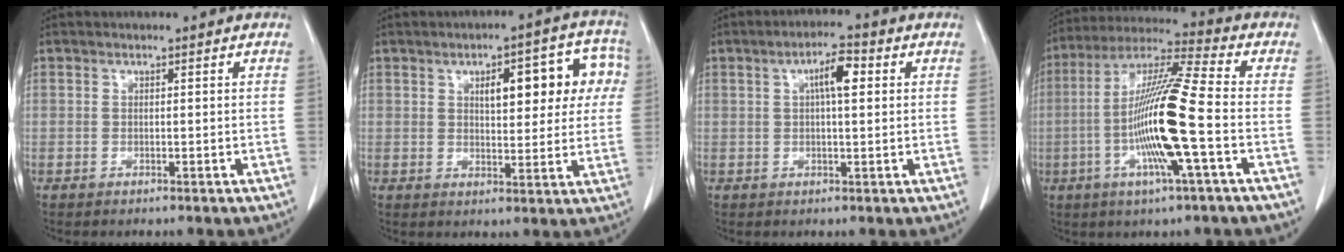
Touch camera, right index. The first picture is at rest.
{"total": 11.3, "force": [3.3, 4.4, 9.9], "torque": [-0.115, 0.035, 0.041]}
{"total": 4.8, "force": [1.3, 1.1, 4.5], "torque": [-0.079, 0.012, 0.020]}
{"total": 15.7, "force": [-3.2, -0.2, 15.4], "torque": [-0.297, -0.004, -0.070]}